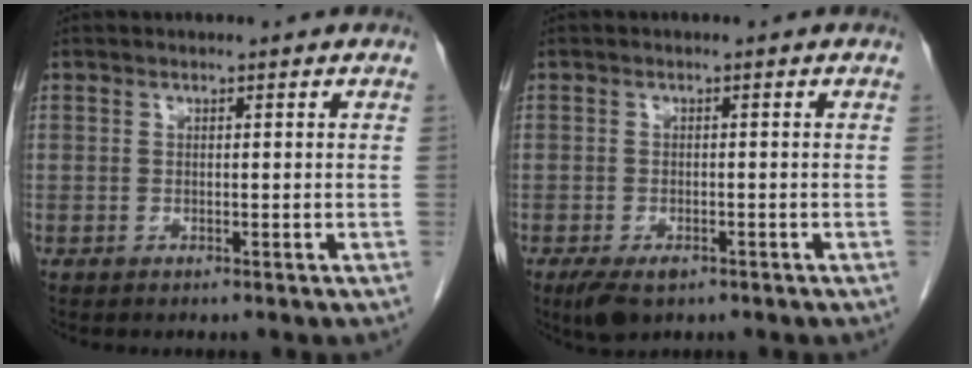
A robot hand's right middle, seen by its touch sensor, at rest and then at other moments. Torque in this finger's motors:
{"motor_torque": [0.44, -0.23, 0.03, 0.01]}